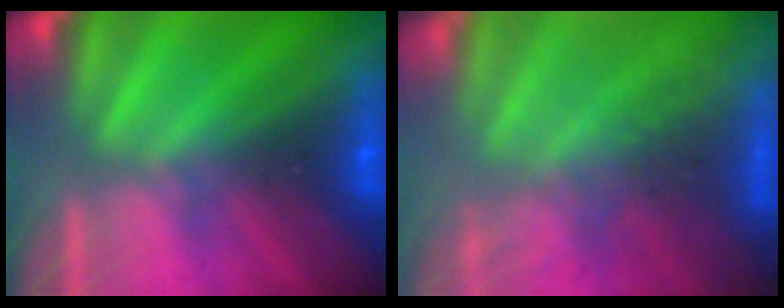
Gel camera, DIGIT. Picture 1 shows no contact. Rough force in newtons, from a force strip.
{"total": 9.5}